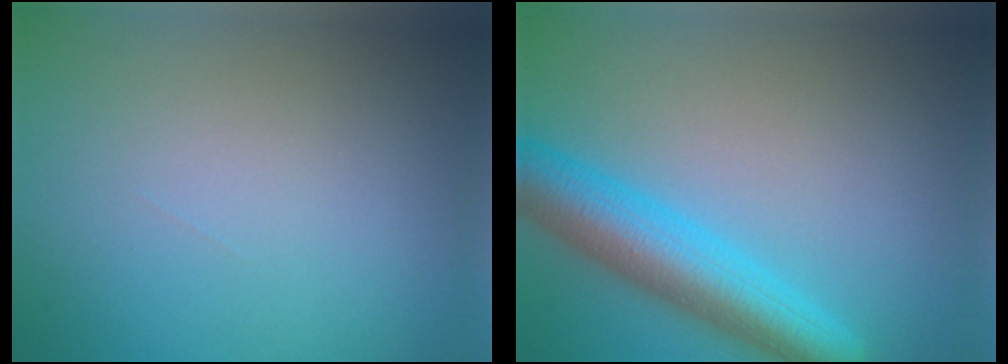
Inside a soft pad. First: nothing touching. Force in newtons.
{"total": 6.4, "press": 6.4, "slide": 0.3}